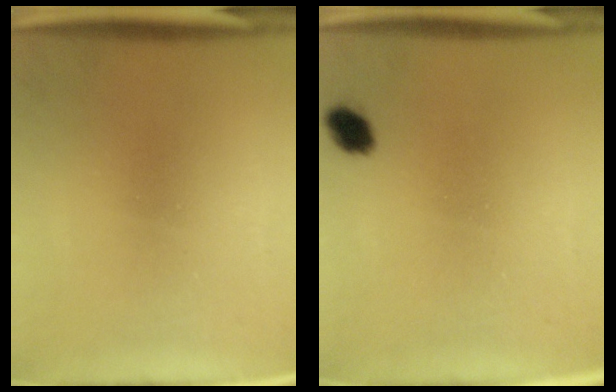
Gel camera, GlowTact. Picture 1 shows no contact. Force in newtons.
{"total": 2.8}